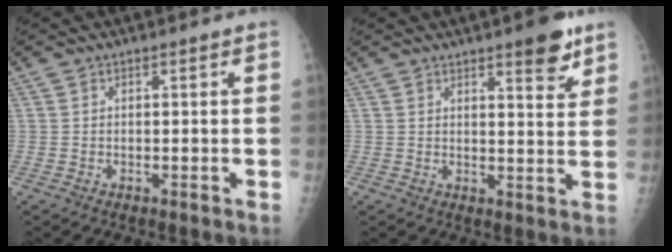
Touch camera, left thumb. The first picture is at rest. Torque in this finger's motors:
{"motor_torque": [0.84, 0.26, 0.45, -0.32, 0.16]}